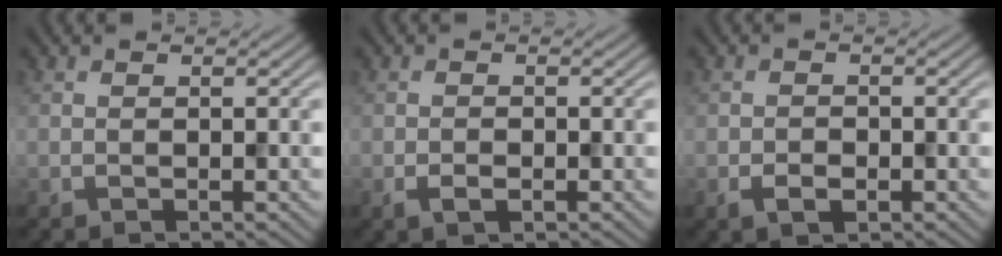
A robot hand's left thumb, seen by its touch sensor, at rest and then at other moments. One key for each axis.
{"total": 1.9, "fx": -0.8, "fy": 1.2, "fz": 1.3, "tx": -0.028, "ty": -0.004, "tz": -0.016}
{"total": 2.4, "fx": -1.0, "fy": 1.7, "fz": 1.4, "tx": -0.031, "ty": -0.006, "tz": -0.020}